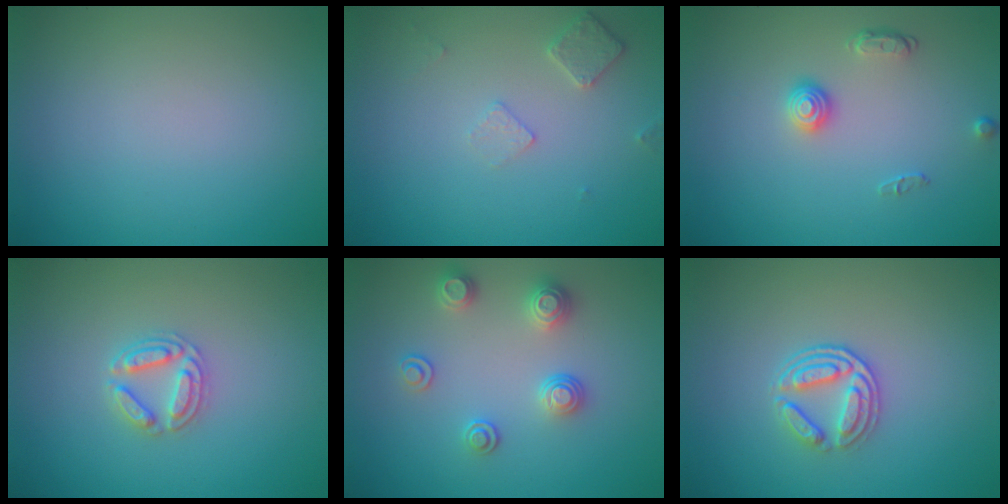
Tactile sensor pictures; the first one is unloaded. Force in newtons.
{"total": 1.8, "press": 1.8, "slide": 0.3}
{"total": 1.7, "press": 1.4, "slide": 1.0}
{"total": 2.8, "press": 2.7, "slide": 0.5}
{"total": 2.6, "press": 2.6, "slide": 0.4}
{"total": 3.1, "press": 2.6, "slide": 1.7}